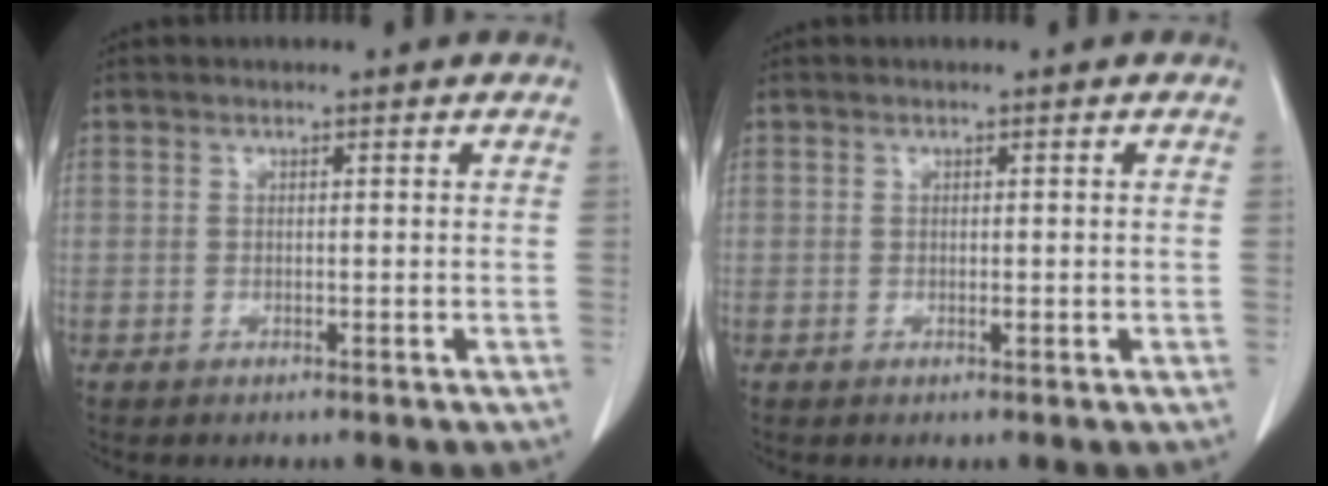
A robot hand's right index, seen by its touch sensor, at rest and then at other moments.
{"total": 0.9, "force": [-0.1, 0.5, 0.7], "torque": [-0.009, 0.000, 0.000]}